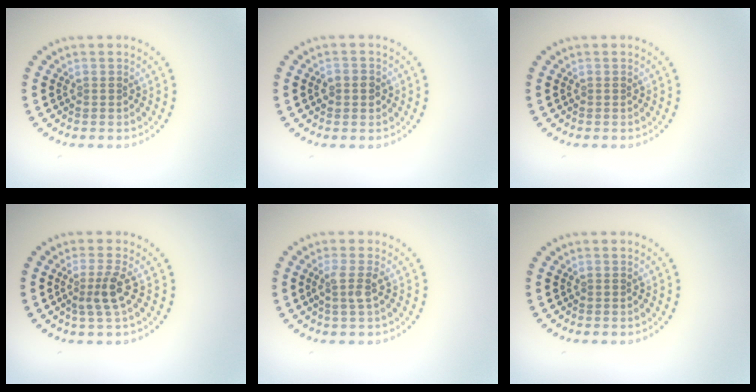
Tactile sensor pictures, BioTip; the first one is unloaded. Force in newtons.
{"total": 1.6, "press": 1.6, "slide": 0.4}
{"total": 0.0}
{"total": 2.4, "press": 1.8, "slide": 1.6}
{"total": 1.8, "press": 1.3, "slide": 1.2}
{"total": 0.0}